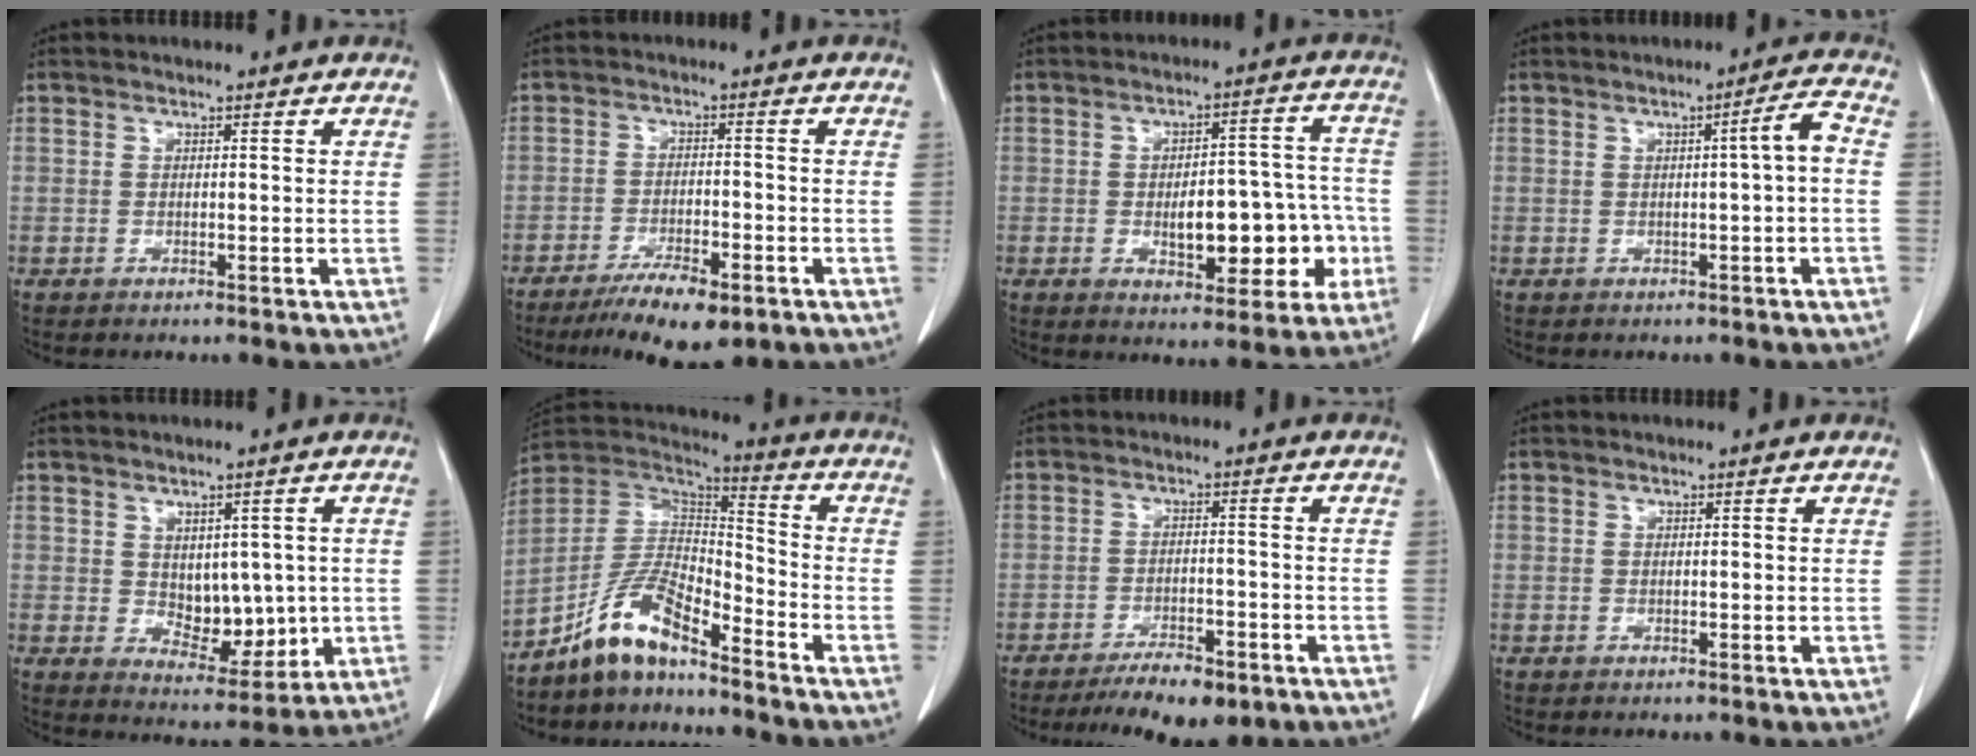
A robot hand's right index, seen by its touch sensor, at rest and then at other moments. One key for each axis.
{"total": 8.4, "fx": -5.7, "fy": 2.0, "fz": 5.8, "tx": -0.095, "ty": -0.014, "tz": -0.090}
{"total": 11.6, "fx": -2.7, "fy": 5.2, "fz": 10.0, "tx": -0.127, "ty": 0.032, "tz": -0.025}
{"total": 3.5, "fx": -0.1, "fy": -0.3, "fz": 3.5, "tx": -0.052, "ty": 0.008, "tz": 0.000}
{"total": 7.4, "fx": 0.2, "fy": 4.4, "fz": 5.9, "tx": -0.079, "ty": -0.005, "tz": 0.024}
{"total": 10.4, "fx": -8.0, "fy": 2.5, "fz": 6.2, "tx": -0.136, "ty": 0.022, "tz": -0.154}
{"total": 7.7, "fx": -6.1, "fy": 2.8, "fz": 3.9, "tx": -0.056, "ty": -0.004, "tz": -0.093}
{"total": 0.0}